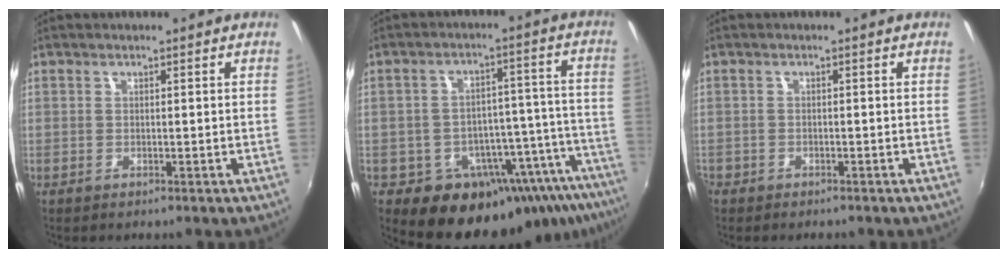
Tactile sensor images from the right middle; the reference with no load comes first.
{"total": 19.8, "force": [-14.9, 9.8, 8.6], "torque": [-0.125, 0.016, -0.190]}
{"total": 2.1, "force": [-1.7, 1.2, 0.3], "torque": [-0.018, -0.003, -0.031]}